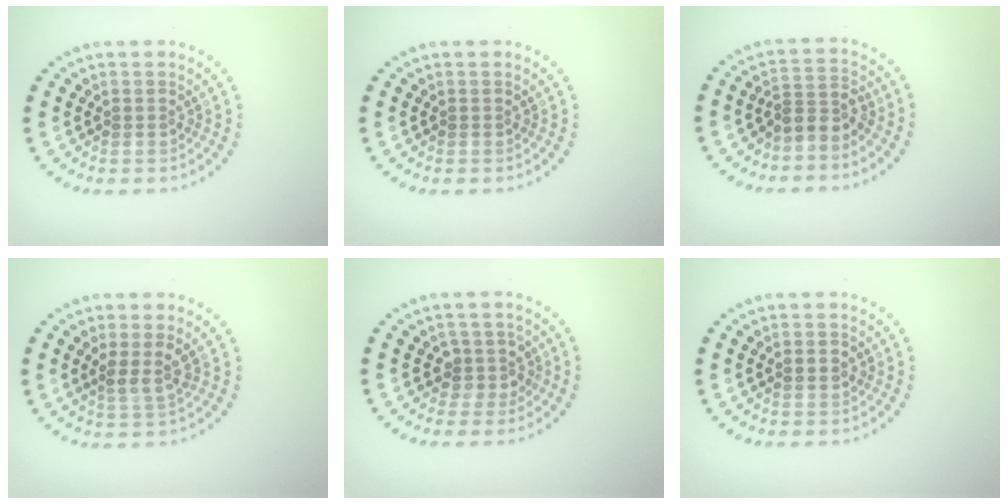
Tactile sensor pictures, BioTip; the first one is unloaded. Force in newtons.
{"total": 0.0}
{"total": 2.5, "press": 1.8, "slide": 1.7}
{"total": 2.0, "press": 1.6, "slide": 1.2}
{"total": 2.0, "press": 1.6, "slide": 1.3}
{"total": 1.5, "press": 1.5, "slide": 0.1}